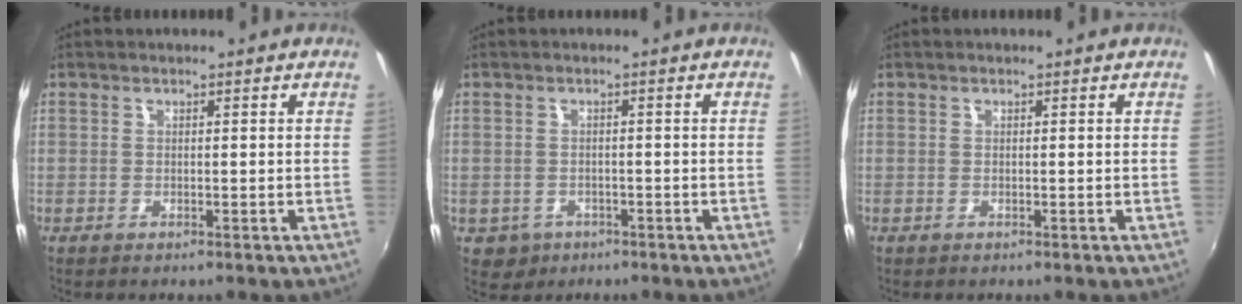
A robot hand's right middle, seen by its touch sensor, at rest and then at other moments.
{"total": 3.9, "force": [-1.5, 3.5, 1.1], "torque": [-0.033, -0.002, -0.016]}
{"total": 0.0}